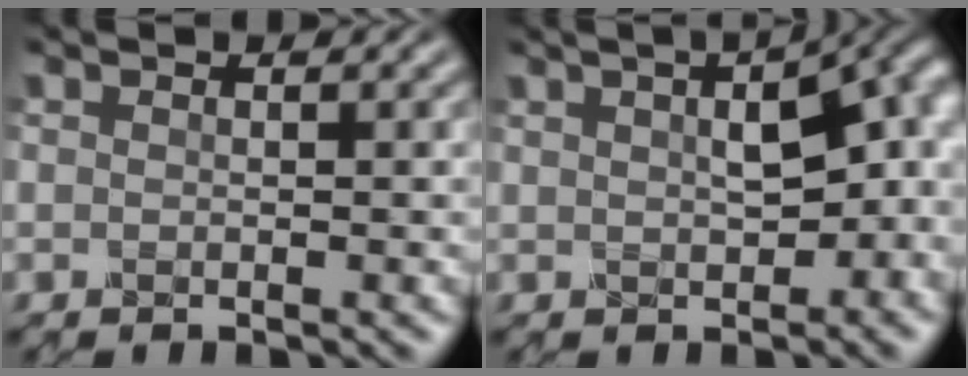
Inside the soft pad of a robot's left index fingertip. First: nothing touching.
{"total": 10.2, "force": [2.3, 5.5, 8.4], "torque": [-0.095, 0.030, 0.043]}